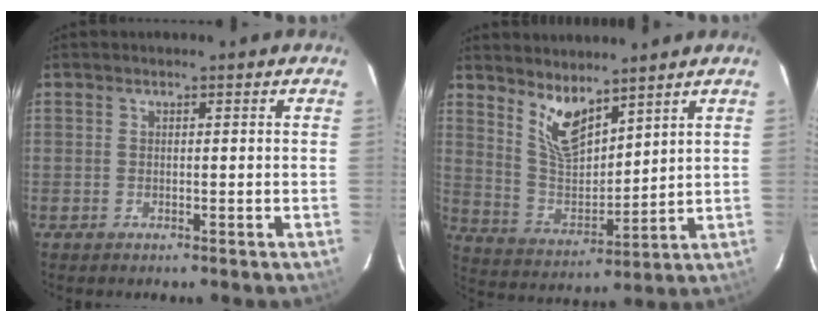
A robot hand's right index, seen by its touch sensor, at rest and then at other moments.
{"total": 9.2, "force": [6.7, 3.4, 5.4], "torque": [-0.102, -0.008, 0.140]}